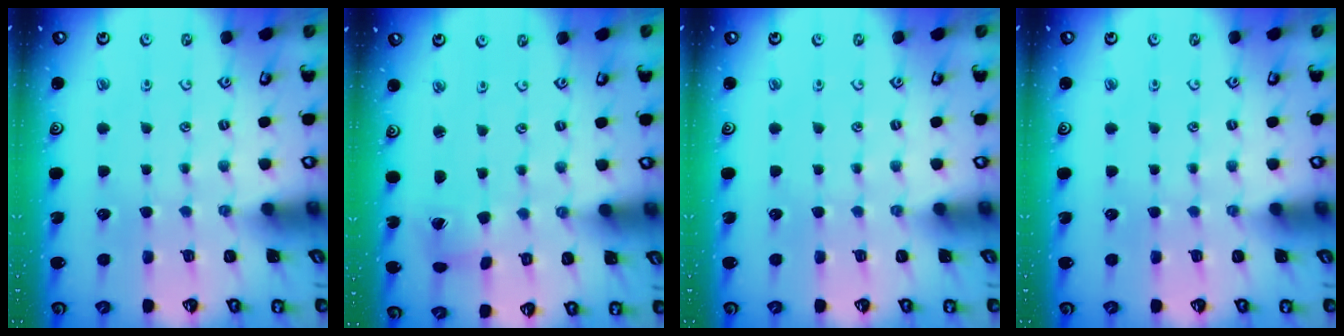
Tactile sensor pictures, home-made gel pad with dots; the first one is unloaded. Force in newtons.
{"total": 2.2, "press": 2.2, "slide": 0.3}
{"total": 0.0}
{"total": 0.0}